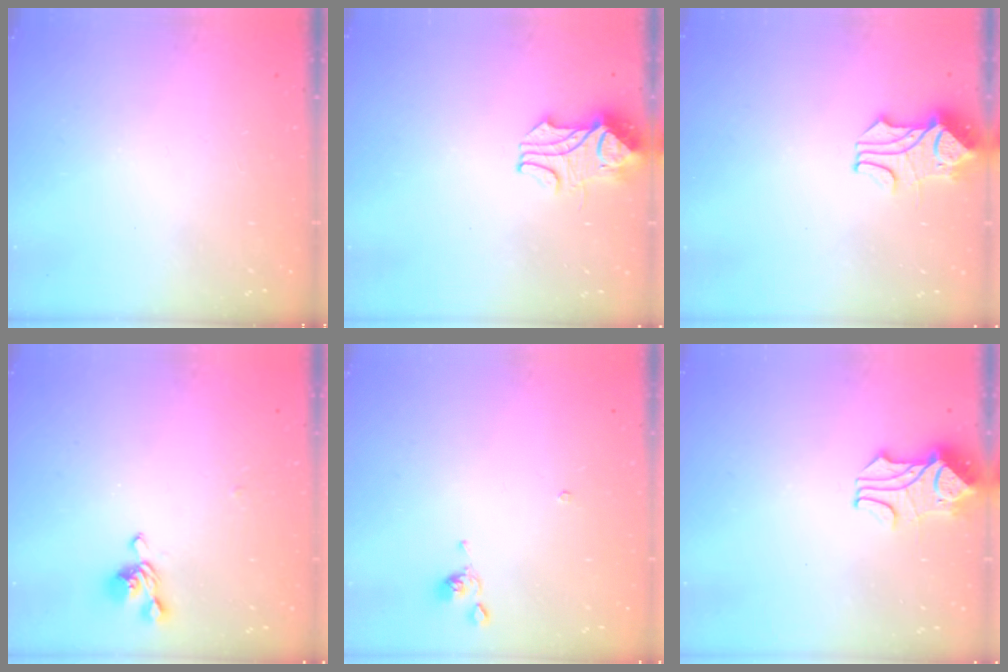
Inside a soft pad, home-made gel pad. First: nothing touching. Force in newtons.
{"total": 2.1, "press": 2.0, "slide": 0.9}
{"total": 1.7, "press": 1.3, "slide": 1.1}
{"total": 4.1, "press": 4.1, "slide": 0.3}
{"total": 0.7, "press": 0.6, "slide": 0.3}
{"total": 1.6, "press": 1.2, "slide": 1.0}